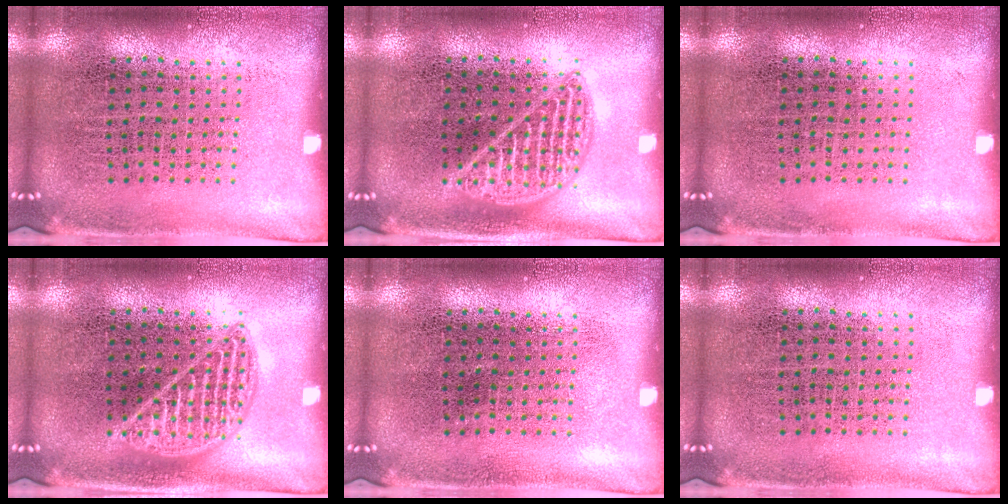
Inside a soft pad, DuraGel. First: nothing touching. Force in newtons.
{"total": 1.3, "press": 1.3, "slide": 0.1}
{"total": 0.0}
{"total": 2.2, "press": 2.2, "slide": 0.3}
{"total": 0.0}
{"total": 0.0}